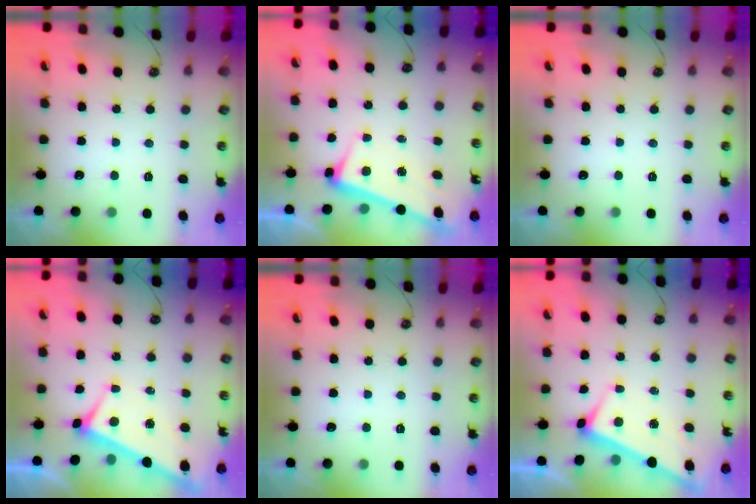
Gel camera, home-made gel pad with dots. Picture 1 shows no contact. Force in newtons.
{"total": 2.6, "press": 2.4, "slide": 0.9}
{"total": 0.0}
{"total": 3.6, "press": 3.6, "slide": 0.4}
{"total": 0.0}
{"total": 3.2, "press": 3.2, "slide": 0.0}